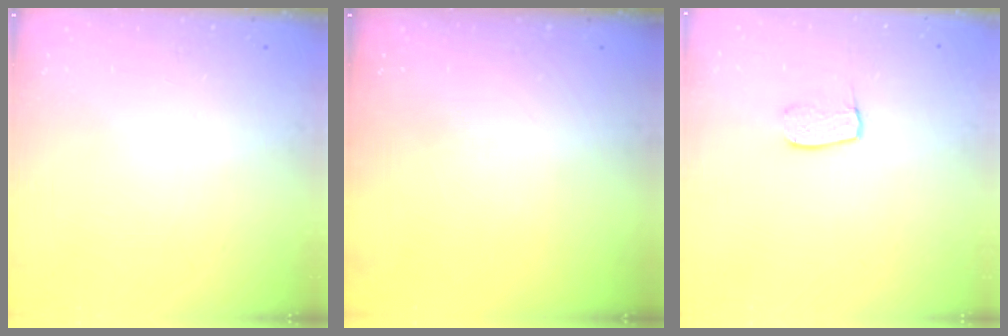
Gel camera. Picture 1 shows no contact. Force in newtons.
{"total": 0.0}
{"total": 4.3, "press": 4.3, "slide": 0.3}